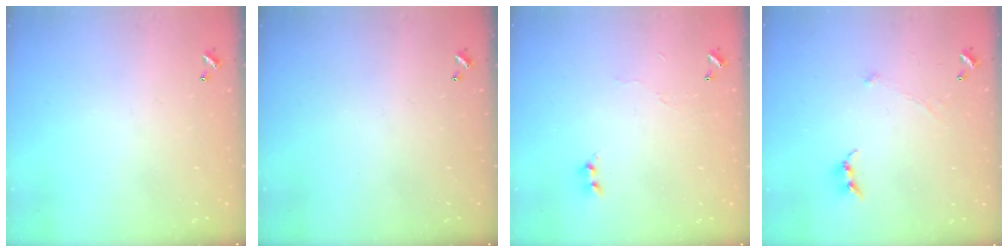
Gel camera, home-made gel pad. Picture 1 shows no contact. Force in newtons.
{"total": 0.0}
{"total": 5.9, "press": 5.8, "slide": 0.6}
{"total": 0.6, "press": 0.4, "slide": 0.4}